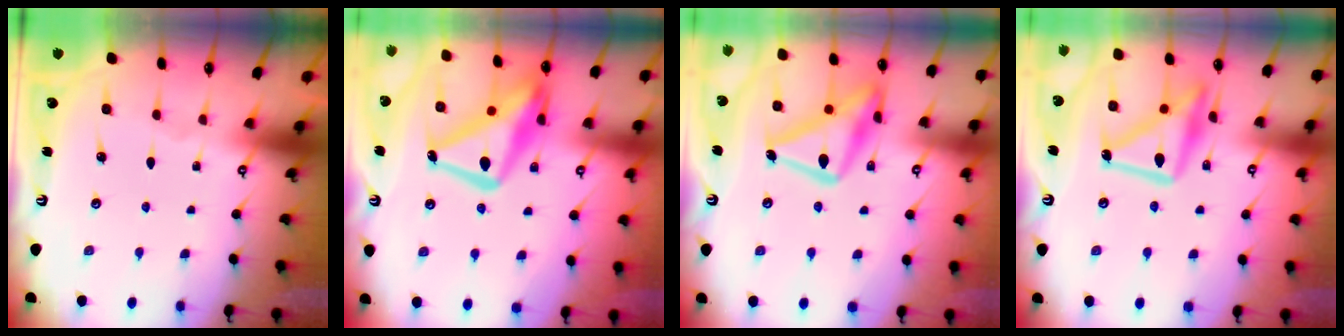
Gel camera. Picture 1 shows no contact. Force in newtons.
{"total": 17.6, "press": 17.5, "slide": 1.7}
{"total": 19.3, "press": 19.3, "slide": 1.3}
{"total": 14.8, "press": 14.7, "slide": 1.3}